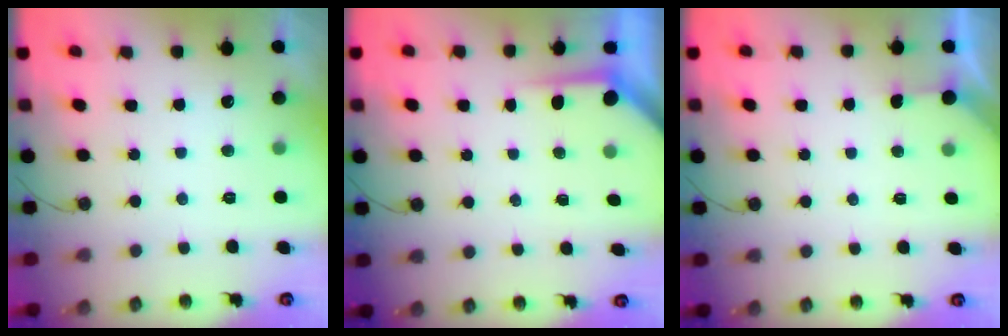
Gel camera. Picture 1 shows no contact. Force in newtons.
{"total": 3.6, "press": 3.5, "slide": 0.4}
{"total": 2.4, "press": 2.4, "slide": 0.4}